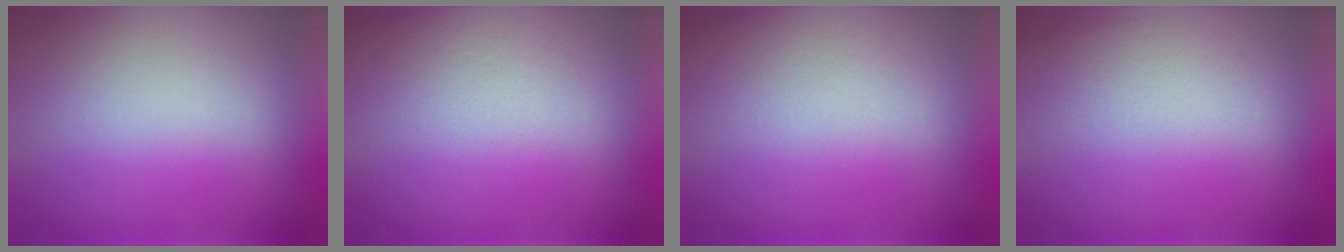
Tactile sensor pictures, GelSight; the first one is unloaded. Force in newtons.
{"total": 2.9}
{"total": 2.1}
{"total": 2.9}